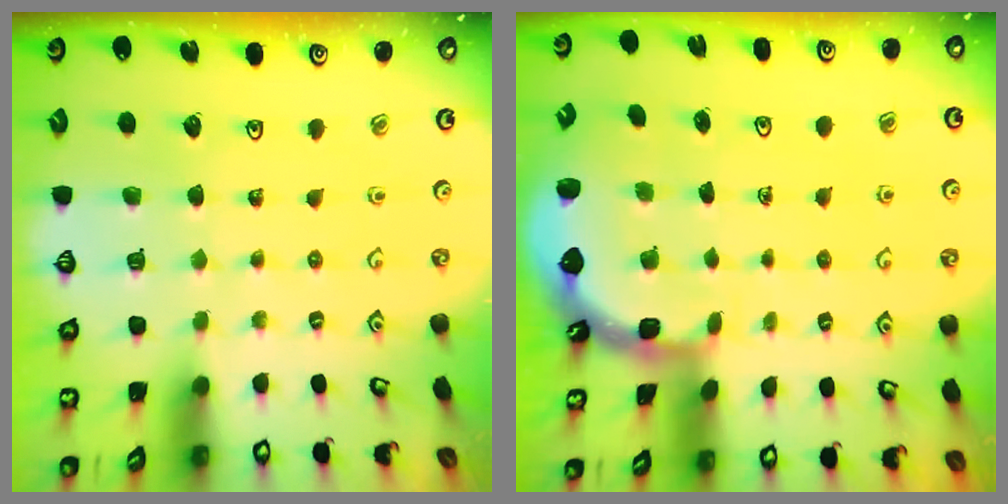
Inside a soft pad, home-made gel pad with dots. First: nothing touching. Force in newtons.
{"total": 2.3, "press": 1.7, "slide": 1.6}